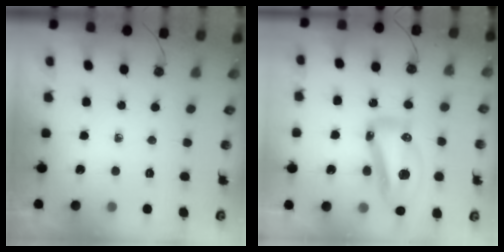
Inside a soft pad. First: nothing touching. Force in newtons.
{"total": 15.4, "press": 15.2, "slide": 2.1}